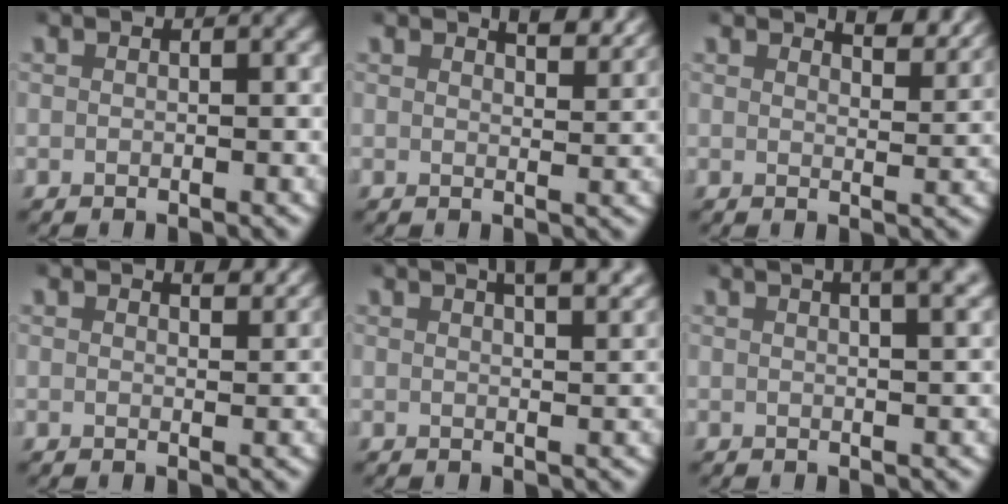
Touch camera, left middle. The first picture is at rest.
{"total": 3.1, "force": [2.8, 0.4, 1.3], "torque": [-0.014, -0.003, 0.043]}
{"total": 3.9, "force": [3.6, 0.6, 1.6], "torque": [-0.019, -0.001, 0.054]}
{"total": 1.9, "force": [1.7, 0.2, 0.6], "torque": [-0.004, -0.004, 0.027]}
{"total": 4.7, "force": [3.1, 1.3, 3.3], "torque": [-0.040, 0.010, 0.042]}
{"total": 6.4, "force": [3.7, 2.3, 4.7], "torque": [-0.053, 0.025, 0.045]}